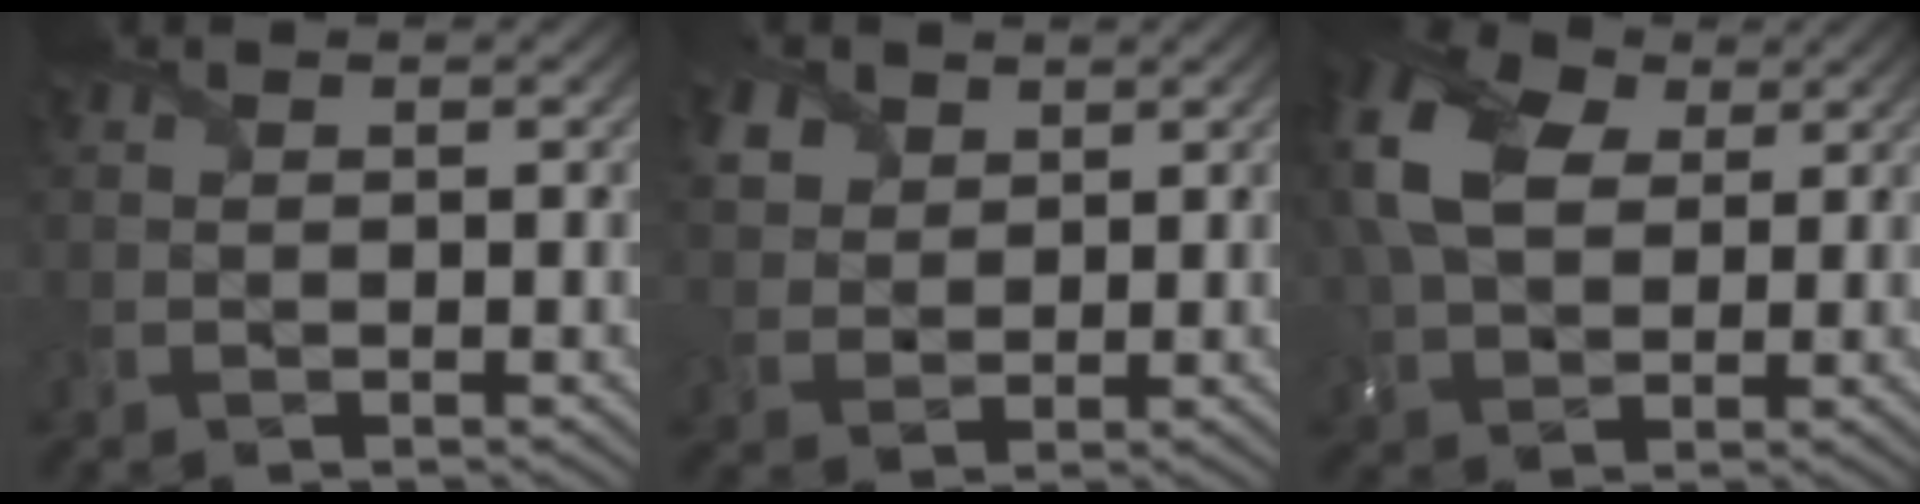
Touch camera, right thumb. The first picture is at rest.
{"total": 4.4, "force": [2.6, 3.1, 1.8], "torque": [-0.069, 0.007, 0.045]}
{"total": 12.4, "force": [4.2, 7.8, 8.7], "torque": [-0.234, 0.027, 0.078]}